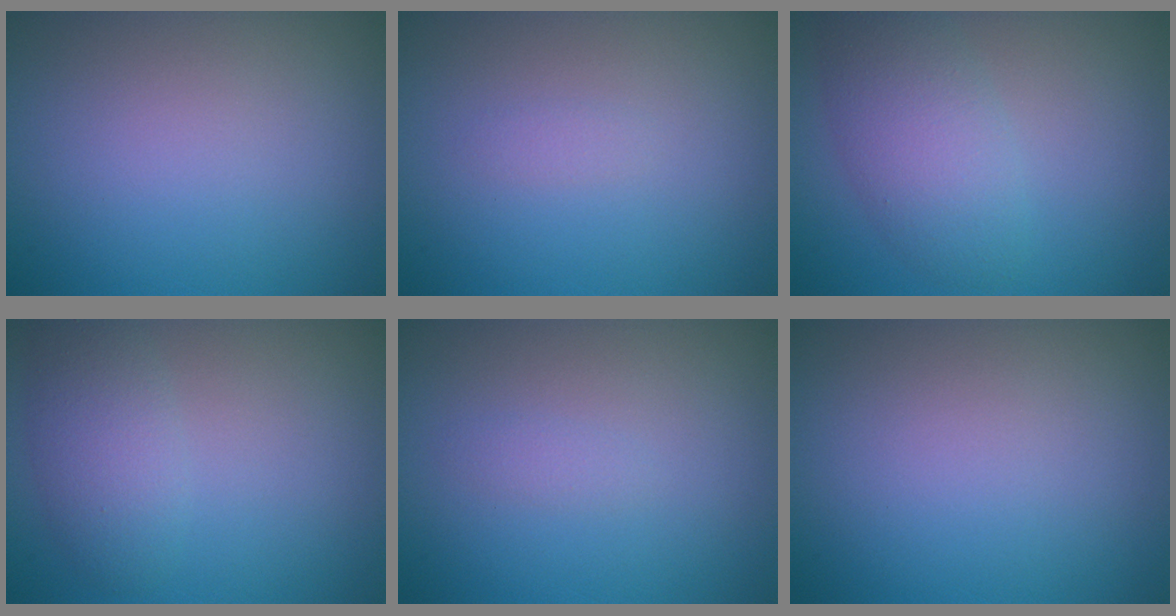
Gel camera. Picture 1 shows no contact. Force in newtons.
{"total": 0.5, "press": 0.5, "slide": 0.0}
{"total": 4.4, "press": 4.4, "slide": 0.0}
{"total": 2.6, "press": 2.6, "slide": 0.2}
{"total": 0.6, "press": 0.6, "slide": 0.0}
{"total": 0.0}